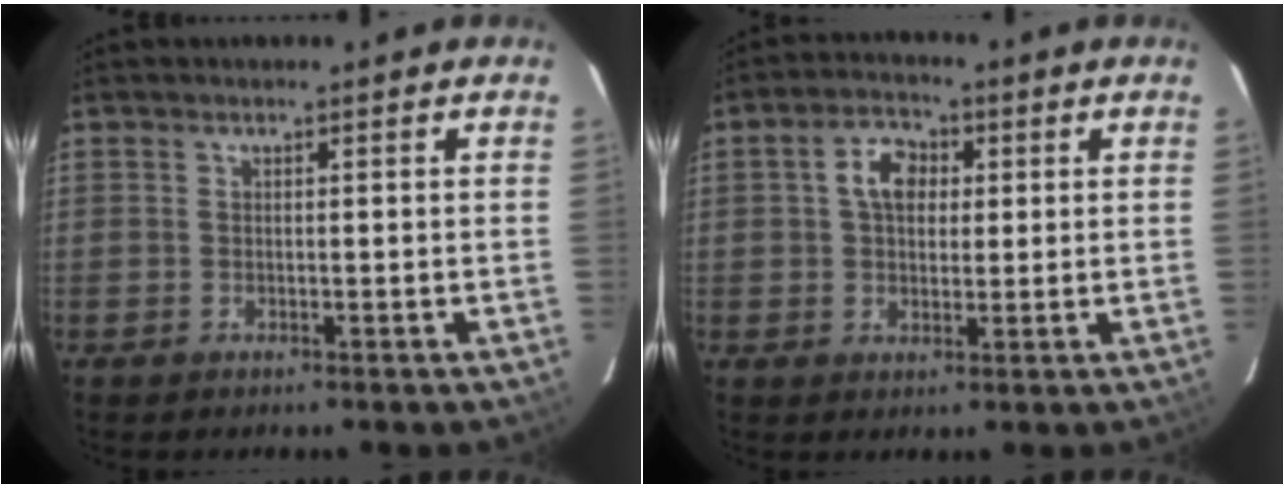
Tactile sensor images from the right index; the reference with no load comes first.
{"total": 6.1, "force": [1.3, 4.3, 4.1], "torque": [-0.072, 0.021, 0.024]}